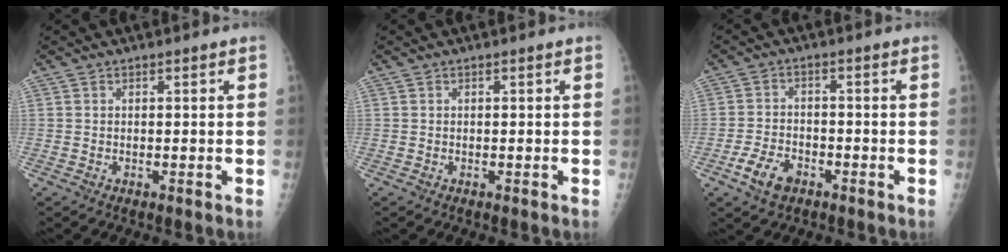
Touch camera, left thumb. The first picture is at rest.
{"total": 0.0}
{"total": 6.0, "force": [-3.3, 3.7, 3.4], "torque": [-0.061, 0.014, -0.059]}